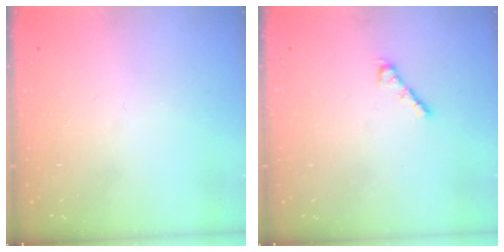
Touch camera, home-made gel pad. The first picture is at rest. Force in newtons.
{"total": 4.1, "press": 4.1, "slide": 0.9}